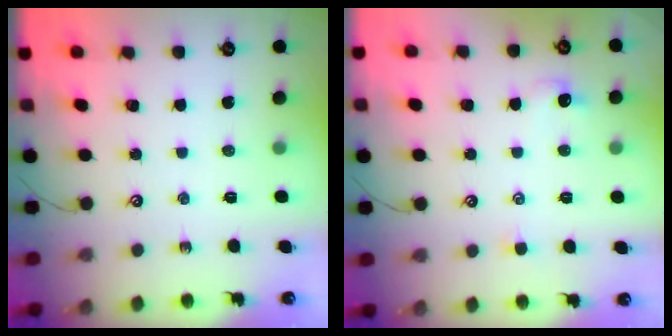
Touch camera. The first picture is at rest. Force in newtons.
{"total": 0.5, "press": 0.2, "slide": 0.5}